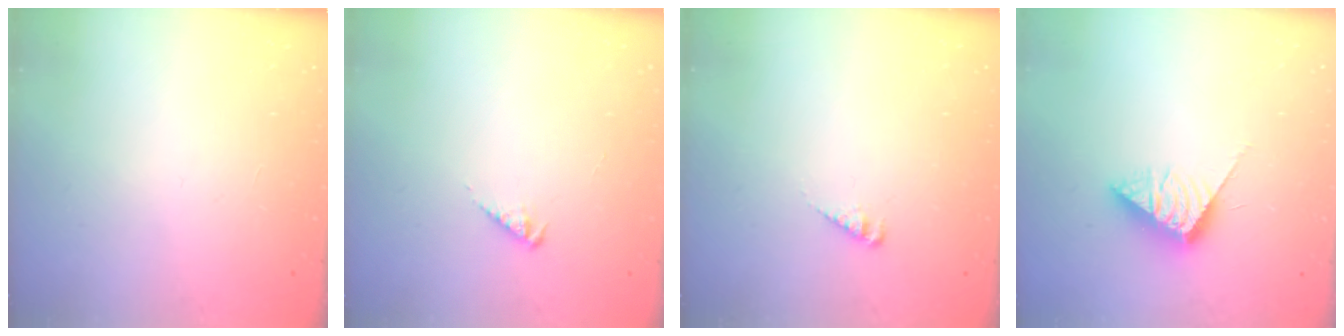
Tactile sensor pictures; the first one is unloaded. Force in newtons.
{"total": 2.4, "press": 2.3, "slide": 0.5}
{"total": 3.0, "press": 3.0, "slide": 0.2}
{"total": 8.5, "press": 8.5, "slide": 0.2}